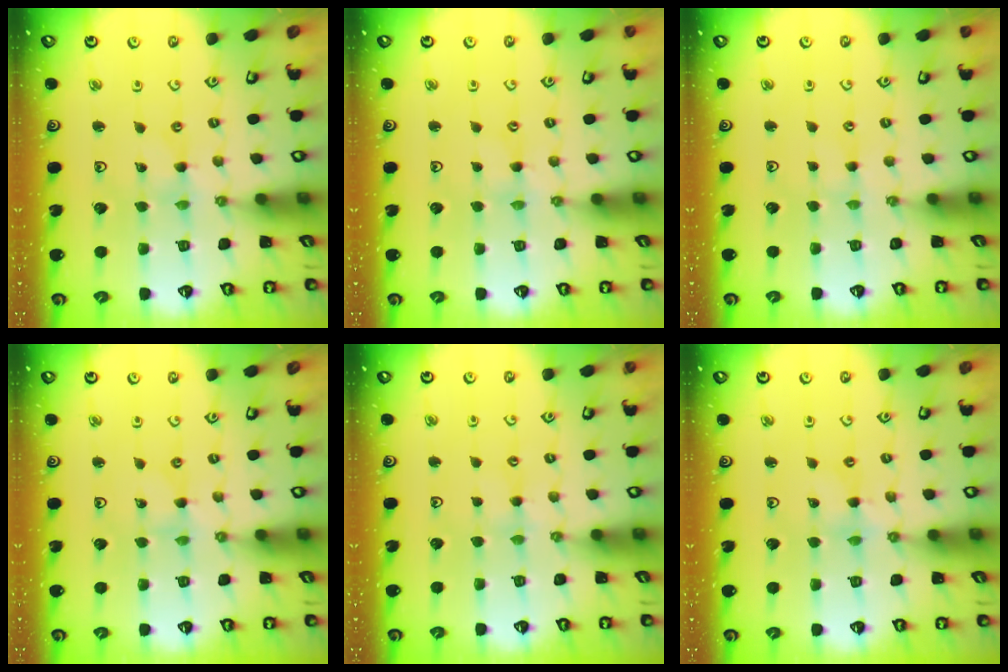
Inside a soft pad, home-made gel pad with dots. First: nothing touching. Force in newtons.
{"total": 0.6, "press": 0.6, "slide": 0.2}
{"total": 0.5, "press": 0.5, "slide": 0.1}
{"total": 0.0}
{"total": 2.8, "press": 2.8, "slide": 0.3}
{"total": 2.2, "press": 2.2, "slide": 0.1}